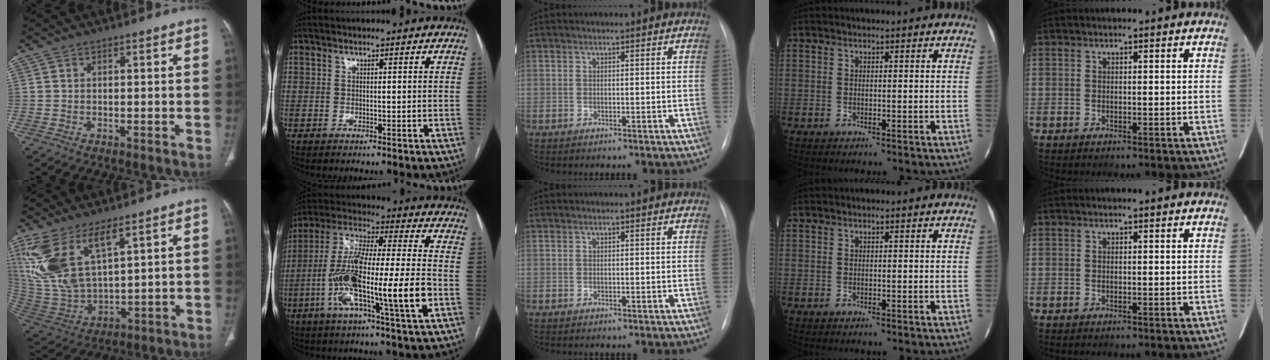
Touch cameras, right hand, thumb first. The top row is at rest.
{"thumb": {"total": 16.7, "force": [8.8, 7.2, 12.2], "torque": [-0.261, -0.031, 0.197]}, "index": {"total": 18.9, "force": [-5.2, 1.2, 18.1], "torque": [-0.337, -0.005, -0.093]}}